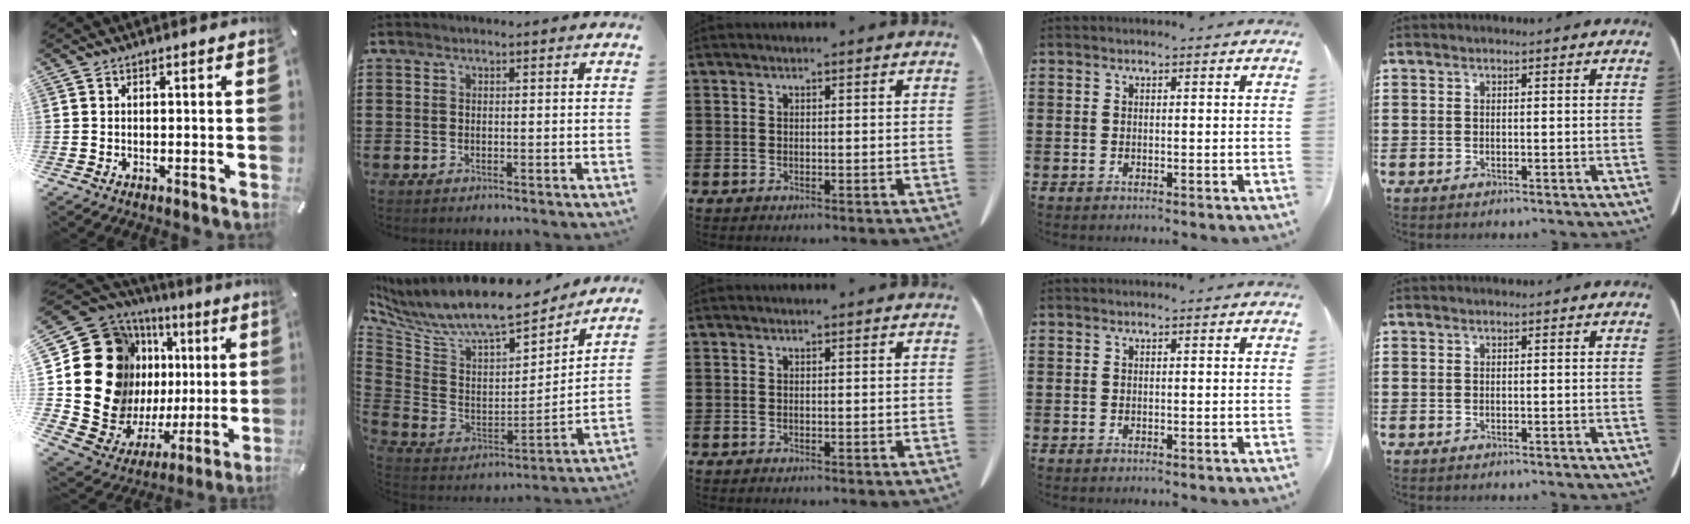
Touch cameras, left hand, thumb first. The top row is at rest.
{"thumb": {"total": 24.1, "force": [5.3, 19.0, 13.8], "torque": [-0.232, -0.056, 0.125]}, "index": {"total": 10.1, "force": [8.9, 2.0, 4.4], "torque": [-0.124, -0.065, 0.155]}}